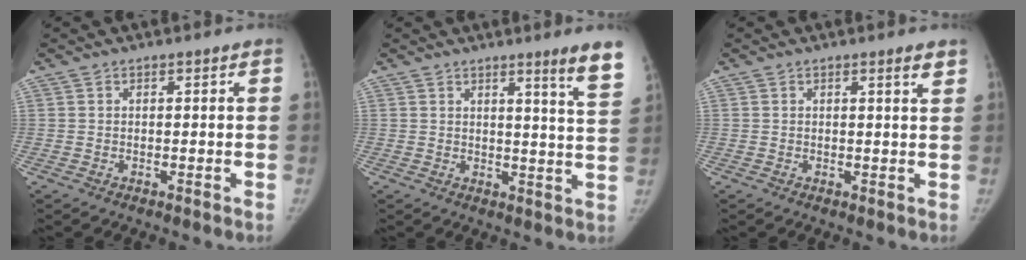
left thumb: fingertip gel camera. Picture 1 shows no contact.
{"total": 7.6, "force": [5.1, -0.6, 5.5], "torque": [-0.066, -0.041, 0.059]}
{"total": 2.0, "force": [1.4, 0.2, 1.5], "torque": [-0.018, -0.009, 0.018]}